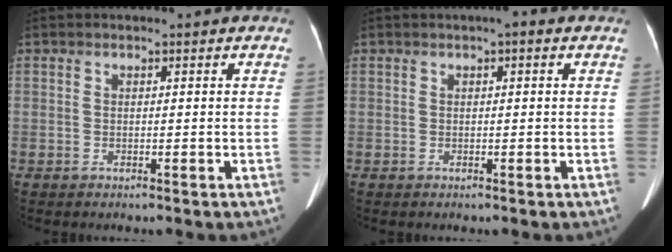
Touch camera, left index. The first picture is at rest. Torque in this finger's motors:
{"motor_torque": [0.21, -0.21, 0.00, 0.00]}